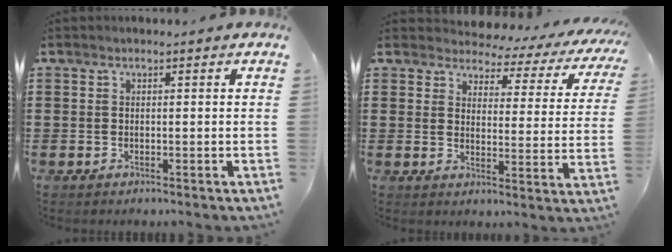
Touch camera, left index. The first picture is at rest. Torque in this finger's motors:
{"motor_torque": [1.10, -1.04, 0.24, 0.02]}